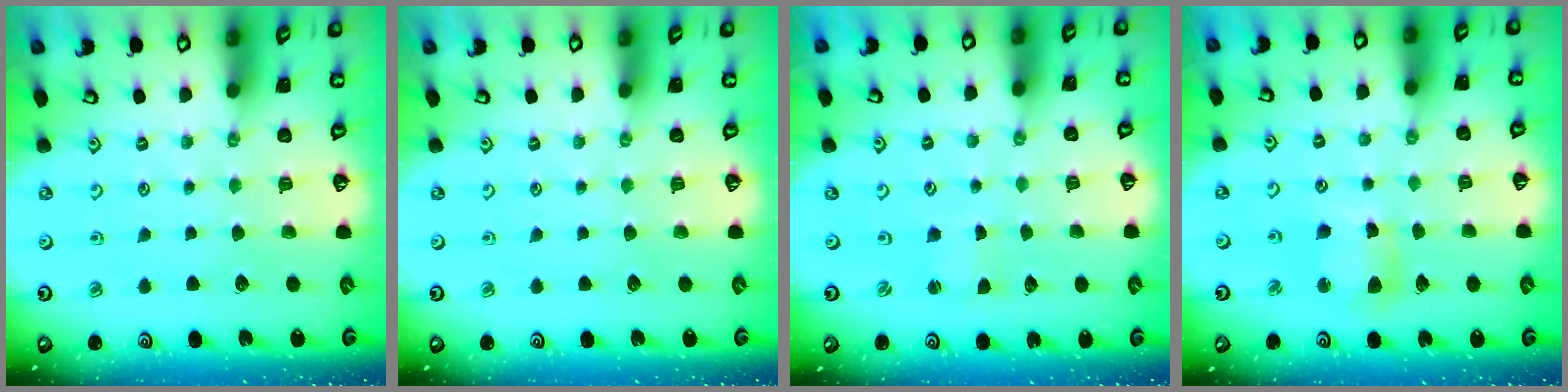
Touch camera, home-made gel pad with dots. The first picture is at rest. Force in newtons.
{"total": 0.0}
{"total": 0.5, "press": 0.5, "slide": 0.1}
{"total": 8.5, "press": 8.3, "slide": 1.4}